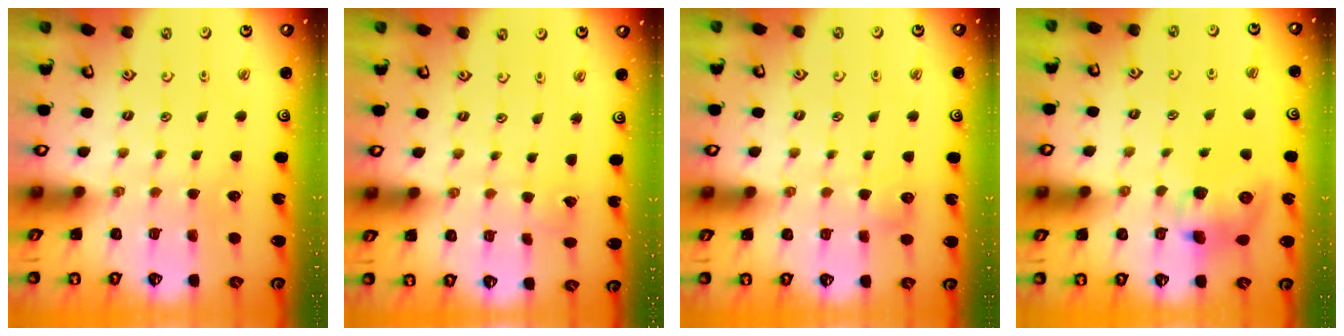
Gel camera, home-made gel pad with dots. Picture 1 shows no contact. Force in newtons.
{"total": 1.4, "press": 1.4, "slide": 0.0}
{"total": 5.3, "press": 5.3, "slide": 0.3}
{"total": 9.4, "press": 9.3, "slide": 1.0}